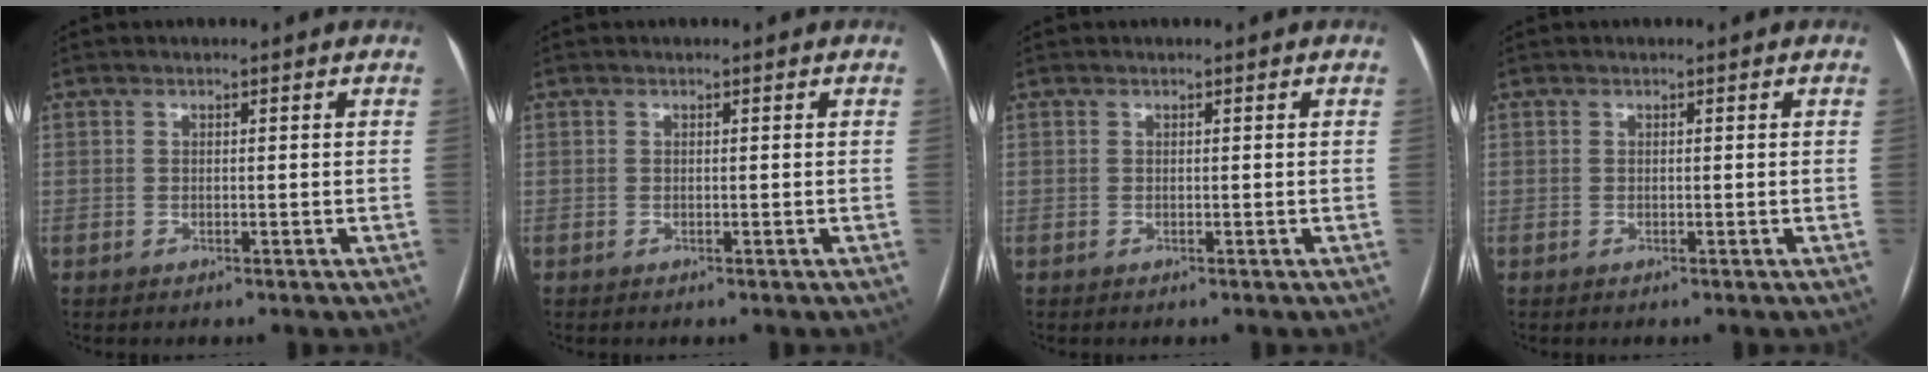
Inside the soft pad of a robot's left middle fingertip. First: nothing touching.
{"total": 0.0}
{"total": 0.0}
{"total": 0.0}